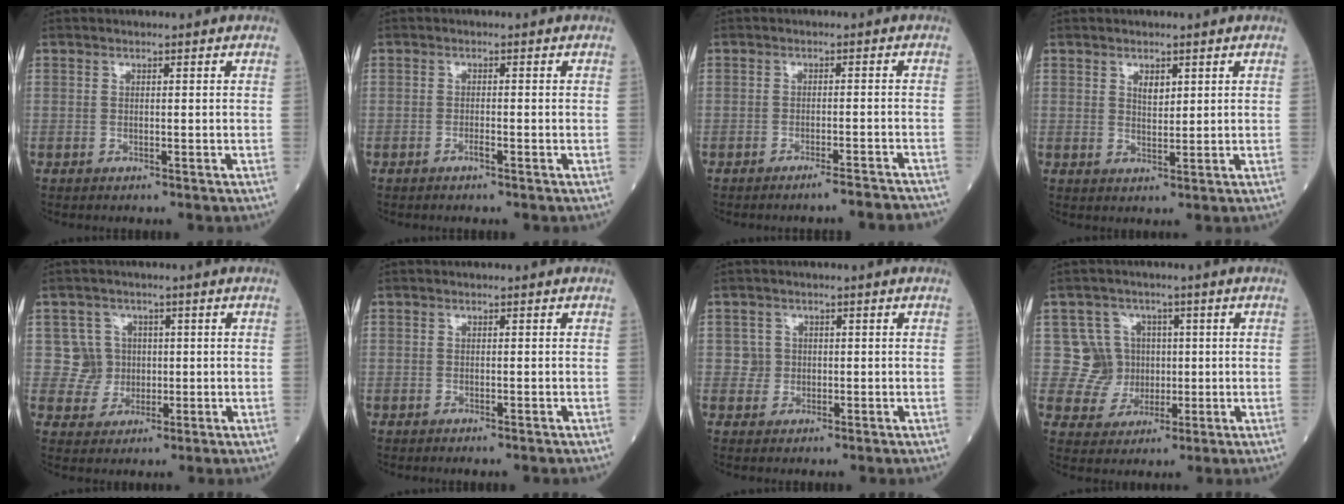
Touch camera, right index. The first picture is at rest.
{"total": 0.9, "force": [-0.6, 0.0, 0.6], "torque": [-0.015, 0.000, -0.011]}
{"total": 5.9, "force": [-5.5, 0.0, 2.2], "torque": [-0.016, -0.006, -0.075]}
{"total": 2.2, "force": [1.1, 1.1, 1.6], "torque": [-0.026, -0.001, 0.023]}
{"total": 4.6, "force": [0.5, 4.5, -0.2], "torque": [0.016, 0.013, 0.010]}
{"total": 1.2, "force": [-1.0, 0.0, 0.6], "torque": [-0.009, -0.002, -0.013]}
{"total": 1.7, "force": [-0.1, 1.7, -0.1], "torque": [0.010, 0.007, -0.005]}
{"total": 6.4, "force": [0.8, 6.3, -0.2], "torque": [0.011, 0.019, 0.019]}